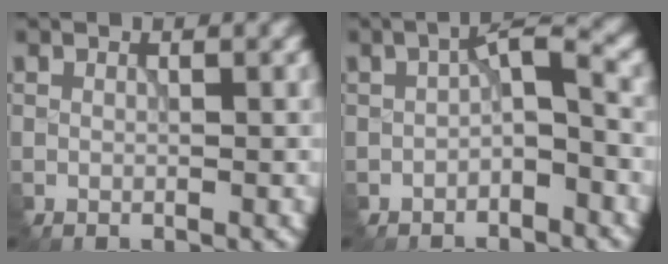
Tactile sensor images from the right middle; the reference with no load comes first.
{"total": 2.7, "force": [-0.9, 1.1, 2.3], "torque": [-0.040, 0.016, -0.020]}